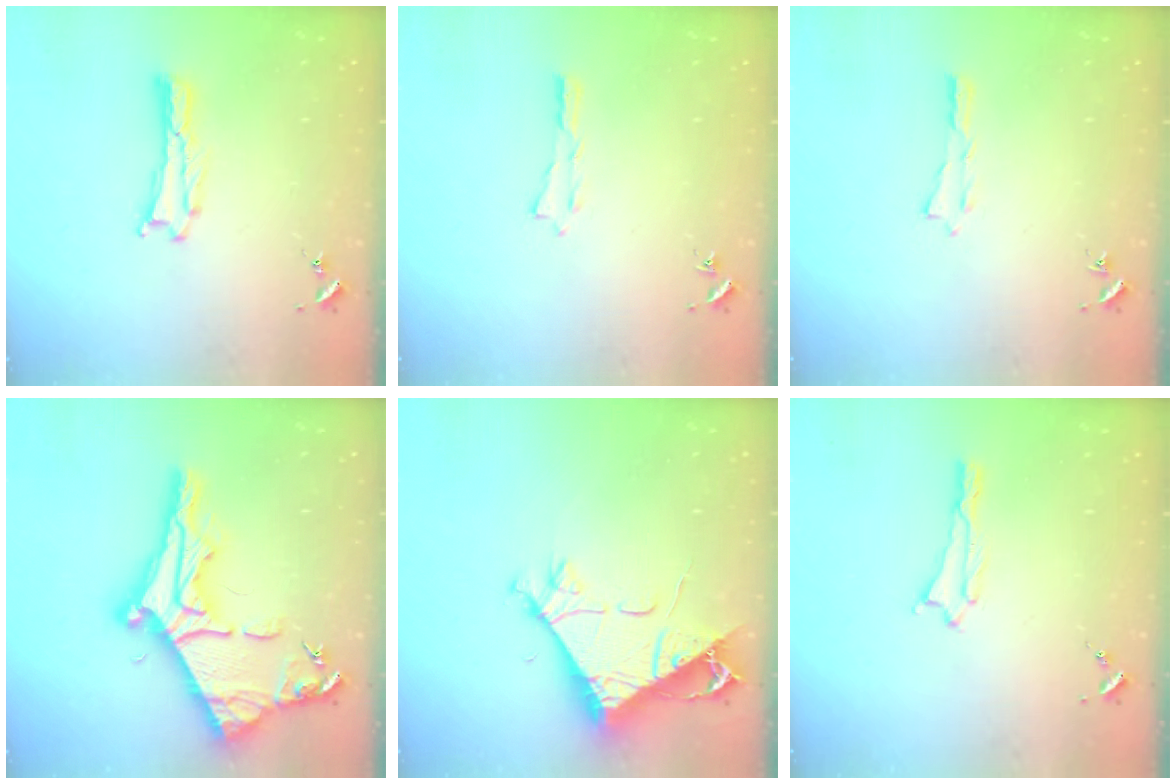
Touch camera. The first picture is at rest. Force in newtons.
{"total": 0.0}
{"total": 0.0}
{"total": 10.1, "press": 10.1, "slide": 1.0}
{"total": 8.0, "press": 8.0, "slide": 0.7}
{"total": 0.0}